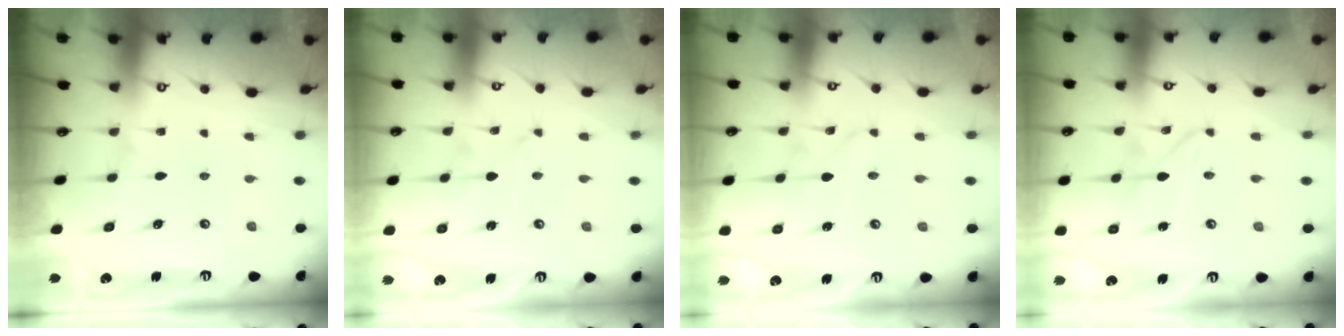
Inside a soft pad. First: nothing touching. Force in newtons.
{"total": 0.0}
{"total": 1.7, "press": 1.7, "slide": 0.2}
{"total": 2.2, "press": 2.2, "slide": 0.2}